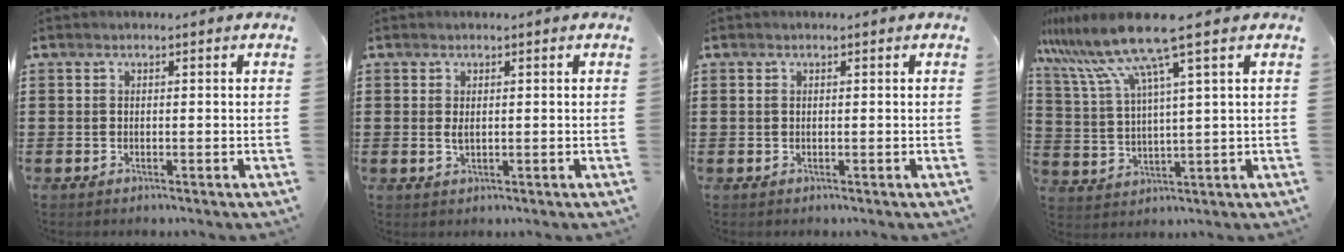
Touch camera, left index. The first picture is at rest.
{"total": 1.5, "force": [0.1, 0.6, 1.3], "torque": [-0.028, 0.002, 0.002]}
{"total": 0.5, "force": [0.2, 0.3, 0.4], "torque": [-0.010, 0.002, 0.003]}
{"total": 11.4, "force": [7.5, 0.3, 8.5], "torque": [-0.212, -0.036, 0.116]}